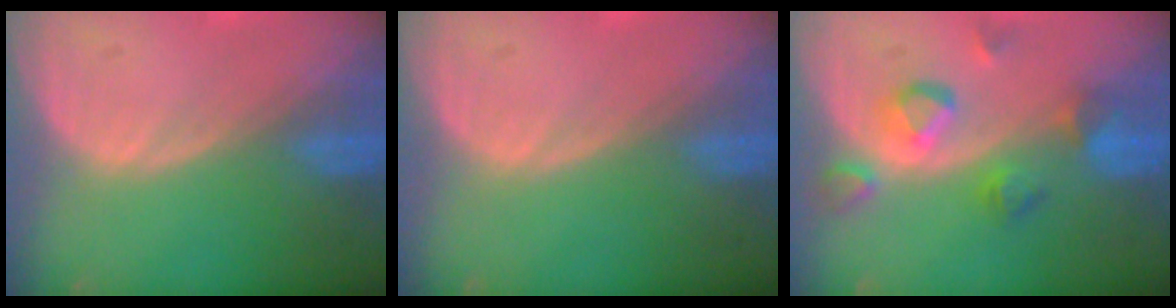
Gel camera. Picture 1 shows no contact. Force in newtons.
{"total": 0.0}
{"total": 5.8, "press": 5.7, "slide": 0.6}